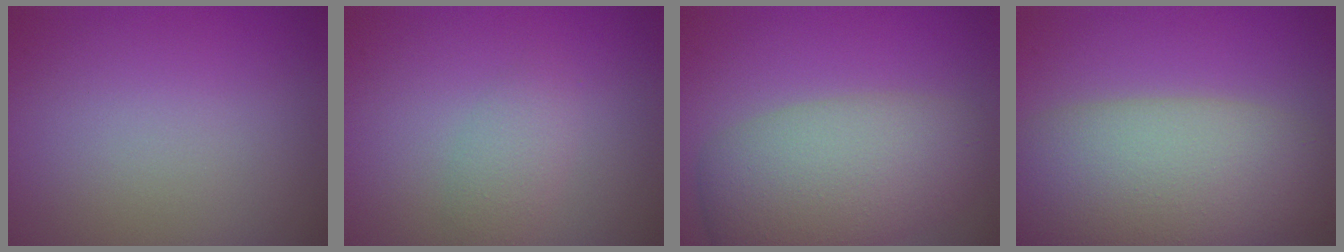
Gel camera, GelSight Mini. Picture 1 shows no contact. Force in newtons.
{"total": 1.9, "press": 1.9, "slide": 0.1}
{"total": 7.5, "press": 7.5, "slide": 0.2}
{"total": 10.4, "press": 10.4, "slide": 0.8}